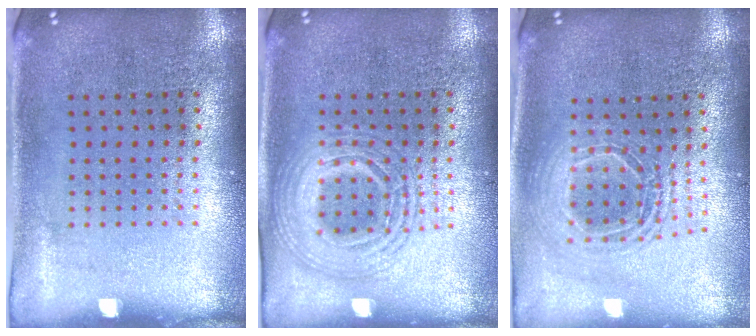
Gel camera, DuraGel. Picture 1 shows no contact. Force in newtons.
{"total": 2.6, "press": 2.6, "slide": 0.2}
{"total": 1.7, "press": 1.5, "slide": 0.9}